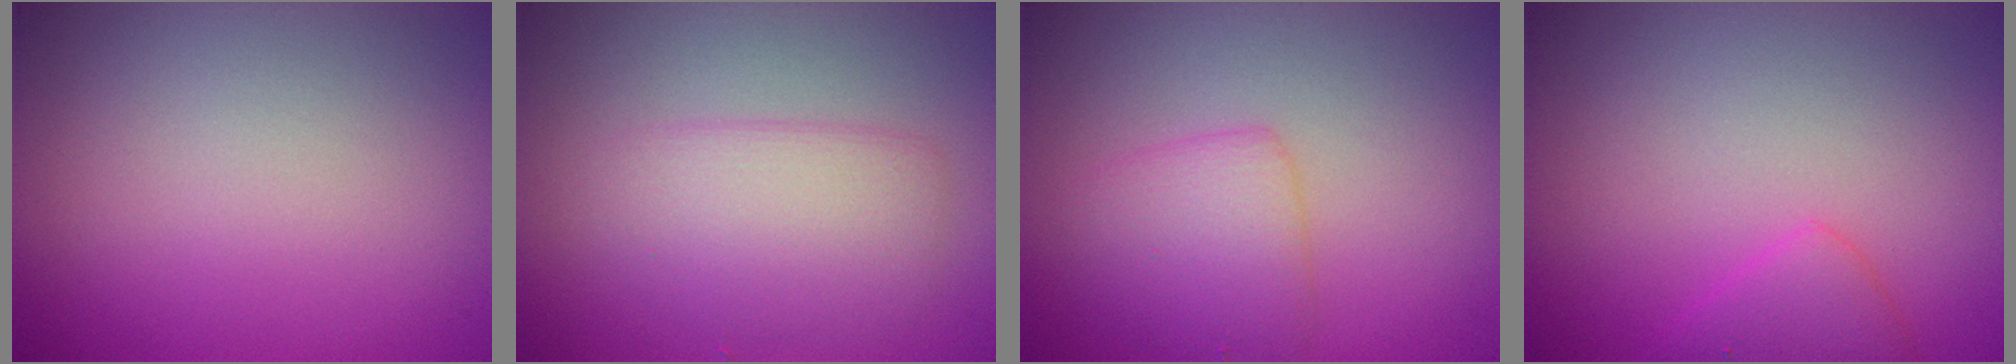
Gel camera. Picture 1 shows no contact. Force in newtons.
{"total": 2.3, "press": 2.3, "slide": 0.1}
{"total": 2.9, "press": 2.9, "slide": 0.1}
{"total": 2.0, "press": 2.0, "slide": 0.1}